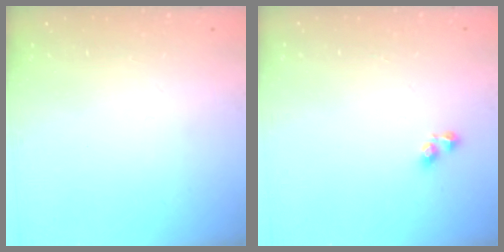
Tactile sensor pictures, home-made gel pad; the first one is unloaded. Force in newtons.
{"total": 3.6, "press": 3.6, "slide": 0.1}